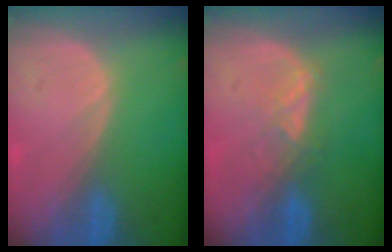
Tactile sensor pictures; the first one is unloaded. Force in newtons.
{"total": 2.9, "press": 2.8, "slide": 0.7}